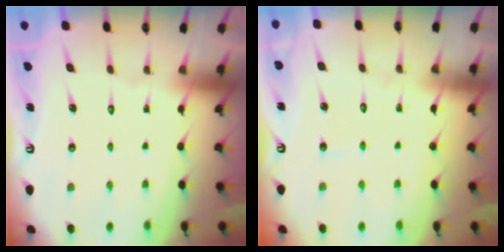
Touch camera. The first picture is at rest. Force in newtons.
{"total": 2.8, "press": 2.8, "slide": 0.3}